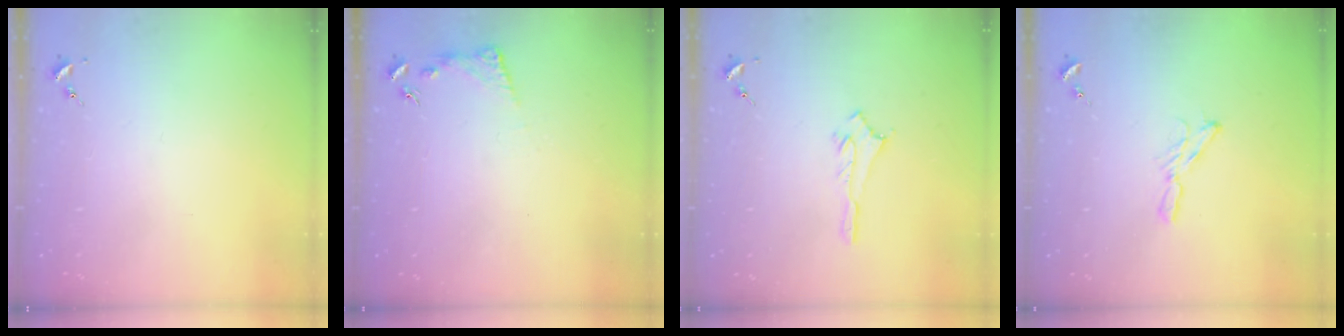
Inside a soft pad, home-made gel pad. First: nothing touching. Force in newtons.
{"total": 6.0, "press": 6.0, "slide": 0.4}
{"total": 2.9, "press": 2.9, "slide": 0.2}
{"total": 5.7, "press": 5.7, "slide": 0.1}